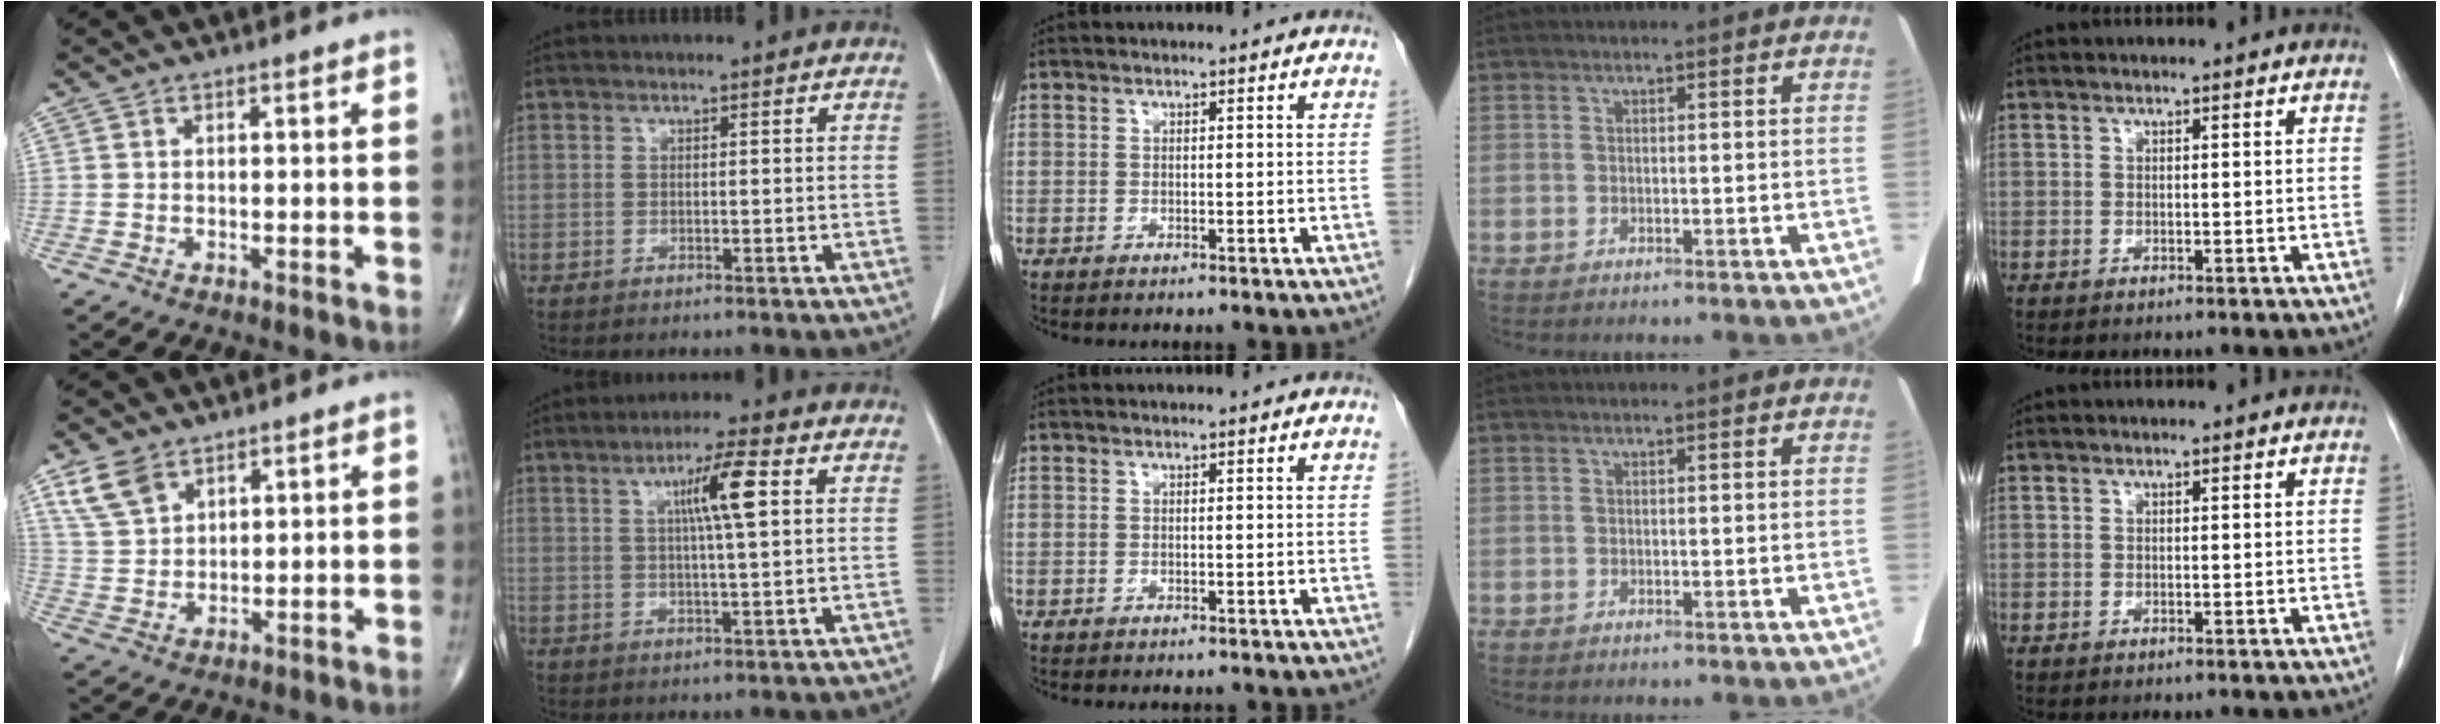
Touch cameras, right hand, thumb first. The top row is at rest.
{"thumb": {"total": 6.8, "force": [4.2, 4.1, 3.3], "torque": [-0.054, -0.015, 0.092]}, "index": {"total": 6.8, "force": [1.9, 0.0, 6.6], "torque": [-0.114, 0.003, 0.031]}, "middle": {"total": 1.6, "force": [-1.4, 0.3, 0.5], "torque": [-0.015, -0.005, -0.016]}}